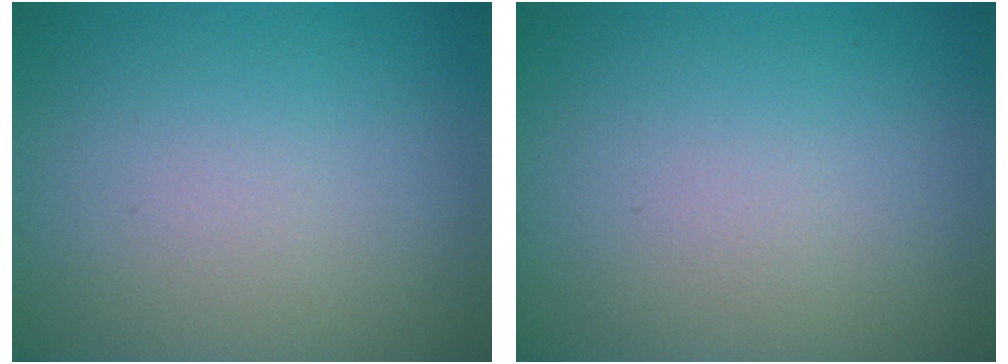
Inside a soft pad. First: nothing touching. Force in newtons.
{"total": 0.0}